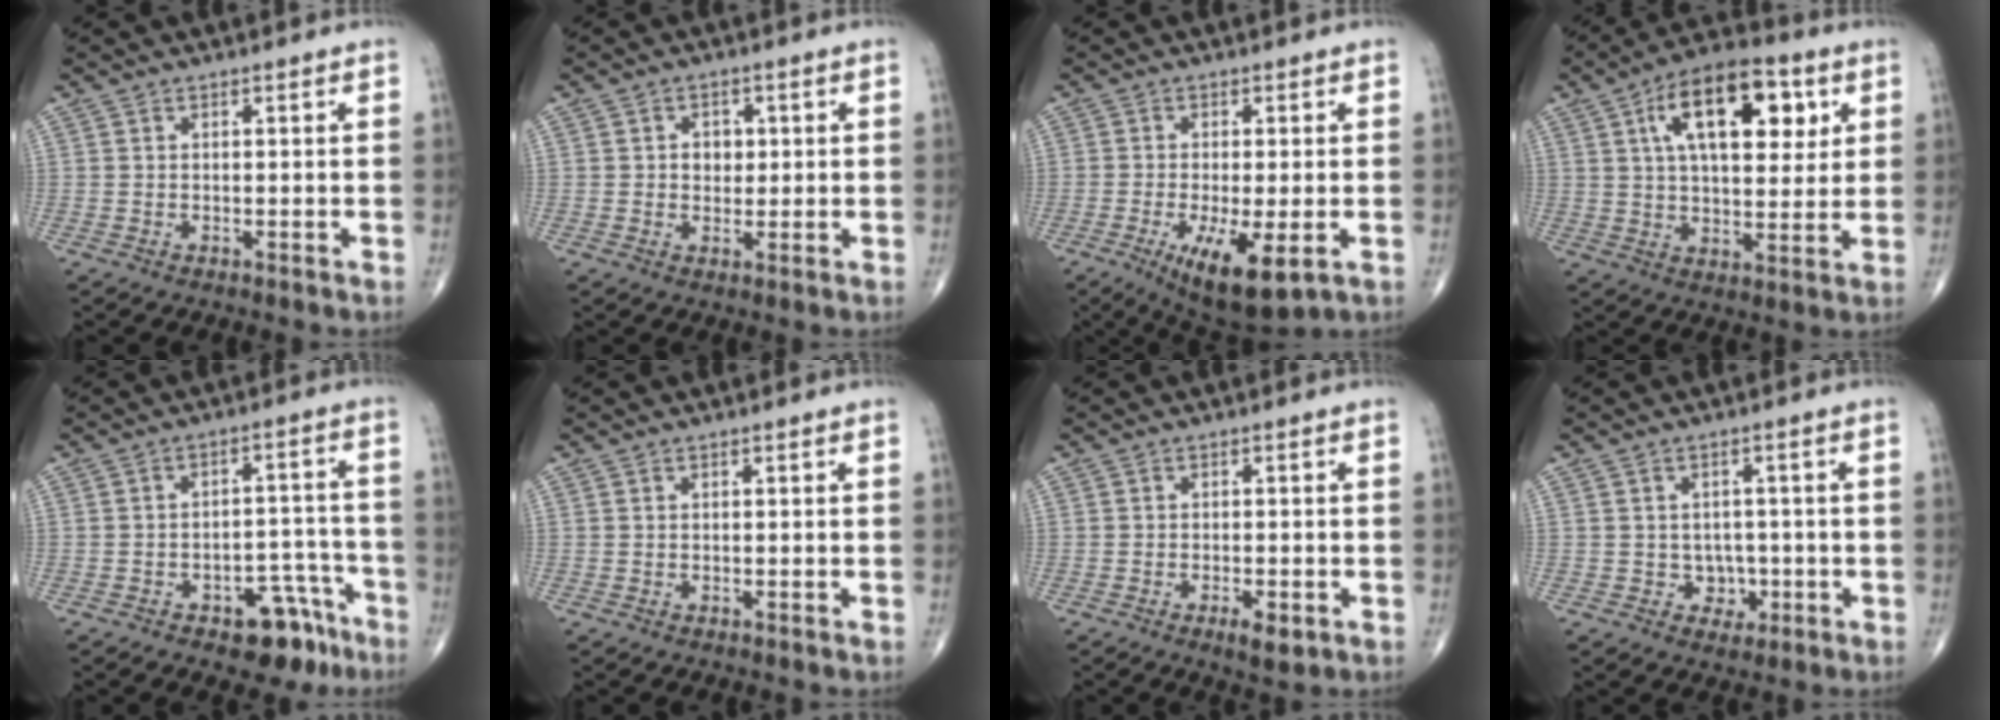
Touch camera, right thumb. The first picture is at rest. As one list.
[{"total": 3.5, "force": [0.5, 2.8, 2.0], "torque": [-0.005, 0.002, 0.005]}, {"total": 10.9, "force": [-3.8, 3.4, 9.6], "torque": [-0.159, -0.020, -0.053]}, {"total": 18.3, "force": [6.5, 9.0, 14.6], "torque": [-0.194, -0.004, 0.098]}, {"total": 9.3, "force": [-5.8, 4.8, 5.4], "torque": [-0.033, 0.050, -0.076]}, {"total": 0.0}, {"total": 3.3, "force": [-1.4, 1.2, 2.7], "torque": [-0.041, -0.001, -0.020]}, {"total": 3.7, "force": [-0.9, 3.3, 1.5], "torque": [0.009, 0.006, -0.009]}]